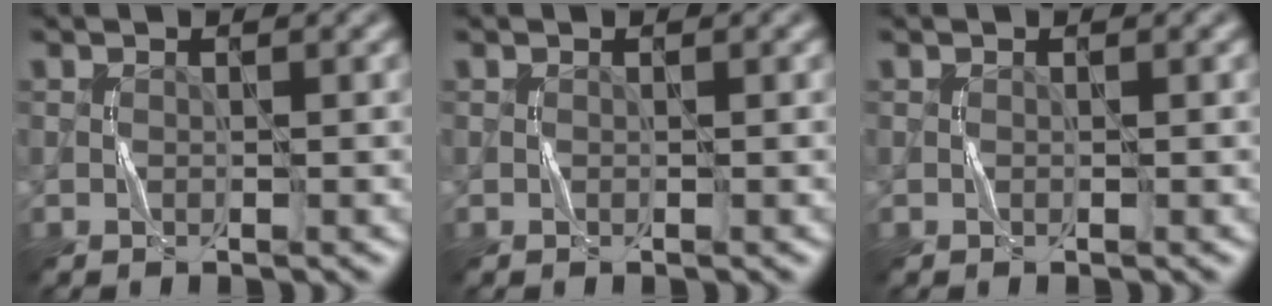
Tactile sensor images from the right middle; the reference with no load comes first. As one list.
[{"total": 0.0}, {"total": 0.0}]